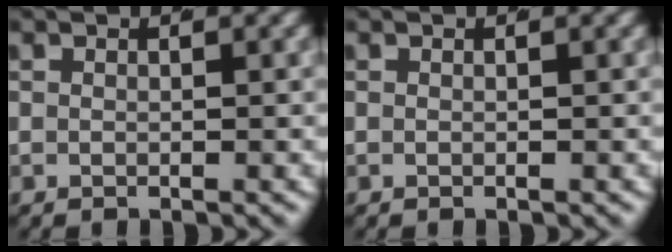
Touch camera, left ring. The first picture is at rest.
{"total": 0.0}